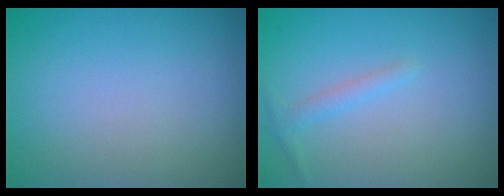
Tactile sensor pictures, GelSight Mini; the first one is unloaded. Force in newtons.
{"total": 1.2, "press": 1.2, "slide": 0.0}